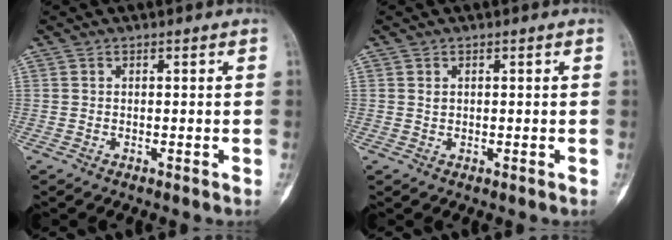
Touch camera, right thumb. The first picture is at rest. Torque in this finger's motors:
{"motor_torque": [0.22, 0.28, 0.04, -0.28, -0.05]}